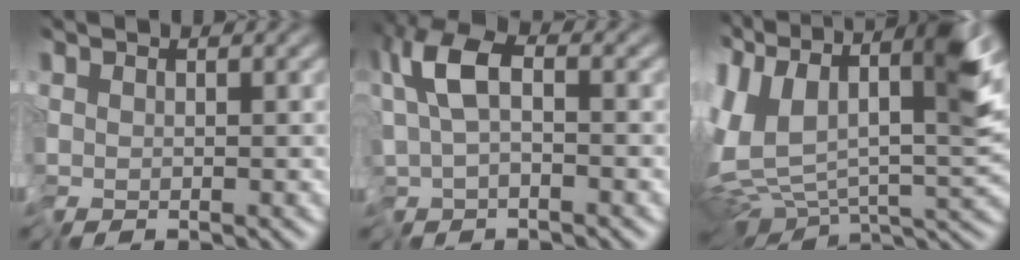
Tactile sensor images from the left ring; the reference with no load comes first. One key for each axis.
{"total": 5.3, "fx": -1.3, "fy": 2.5, "fz": 4.5, "tx": -0.099, "ty": 0.000, "tz": -0.035}
{"total": 11.5, "fx": 4.8, "fy": 6.1, "fz": 8.5, "tx": -0.175, "ty": 0.018, "tz": 0.091}